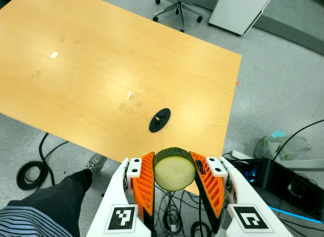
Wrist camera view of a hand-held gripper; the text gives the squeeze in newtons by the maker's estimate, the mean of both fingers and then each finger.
{"total": 12.4, "left": 11.3, "right": 13.4}